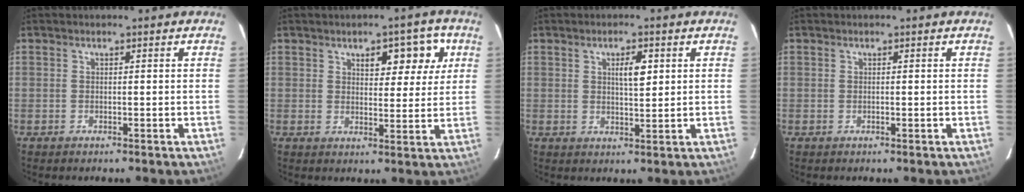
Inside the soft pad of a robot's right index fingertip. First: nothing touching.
{"total": 6.8, "force": [3.1, 3.1, 5.3], "torque": [-0.060, 0.013, 0.041]}
{"total": 3.8, "force": [1.2, 1.0, 3.4], "torque": [-0.057, 0.002, 0.021]}
{"total": 0.0}